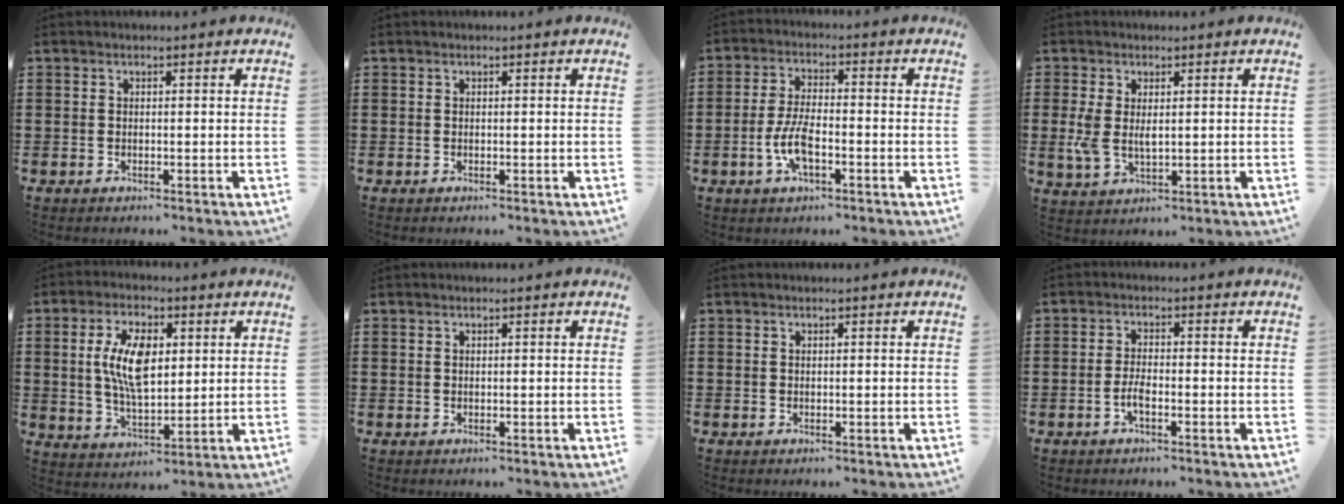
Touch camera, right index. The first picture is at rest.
{"total": 0.0}
{"total": 6.4, "force": [-2.1, 2.3, 5.7], "torque": [-0.136, -0.007, -0.048]}
{"total": 4.3, "force": [0.5, 2.3, 3.6], "torque": [-0.087, 0.001, 0.006]}
{"total": 9.4, "force": [1.9, 4.5, 8.1], "torque": [-0.160, 0.009, 0.029]}
{"total": 0.0}
{"total": 0.0}
{"total": 2.7, "force": [-1.2, 0.7, 2.4], "torque": [-0.058, -0.003, -0.026]}